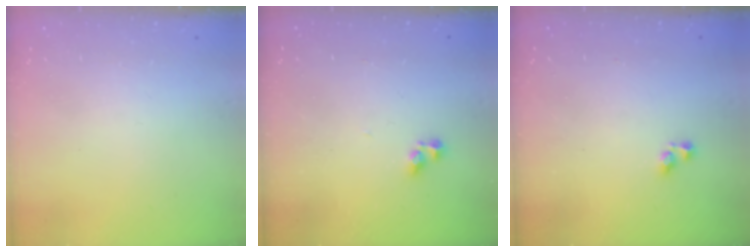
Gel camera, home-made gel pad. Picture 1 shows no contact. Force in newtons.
{"total": 4.4, "press": 4.4, "slide": 0.4}
{"total": 2.9, "press": 2.8, "slide": 0.6}